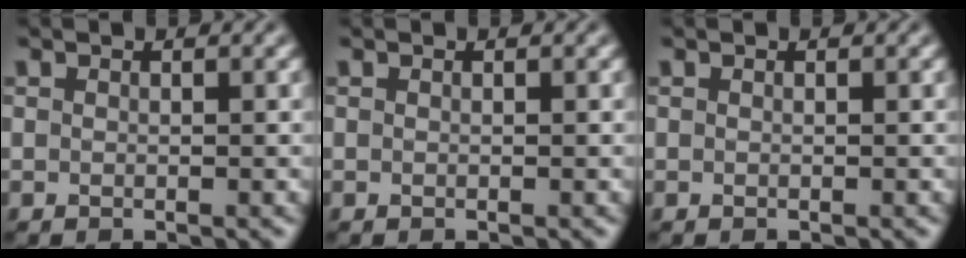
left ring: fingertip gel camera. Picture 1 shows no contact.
{"total": 0.0}
{"total": 0.0}